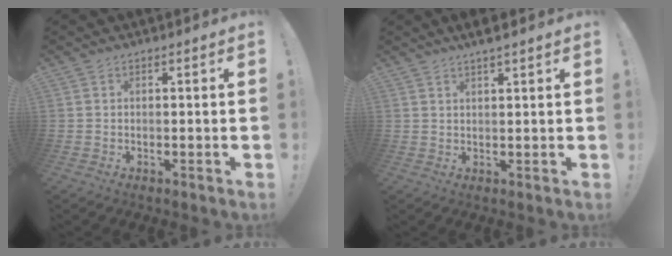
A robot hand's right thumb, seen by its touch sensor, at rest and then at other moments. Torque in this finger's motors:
{"motor_torque": [-0.25, 2.32, 0.99, 0.74, -0.03]}